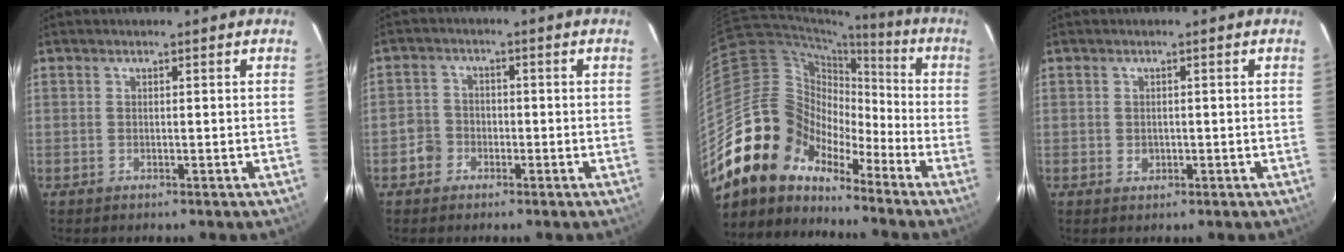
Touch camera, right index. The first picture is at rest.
{"total": 4.1, "force": [-1.9, 3.6, 0.6], "torque": [-0.012, 0.014, -0.035]}
{"total": 15.2, "force": [-11.7, 9.2, 3.2], "torque": [-0.069, 0.041, -0.228]}
{"total": 1.5, "force": [-0.2, 1.4, 0.6], "torque": [-0.008, 0.001, -0.002]}